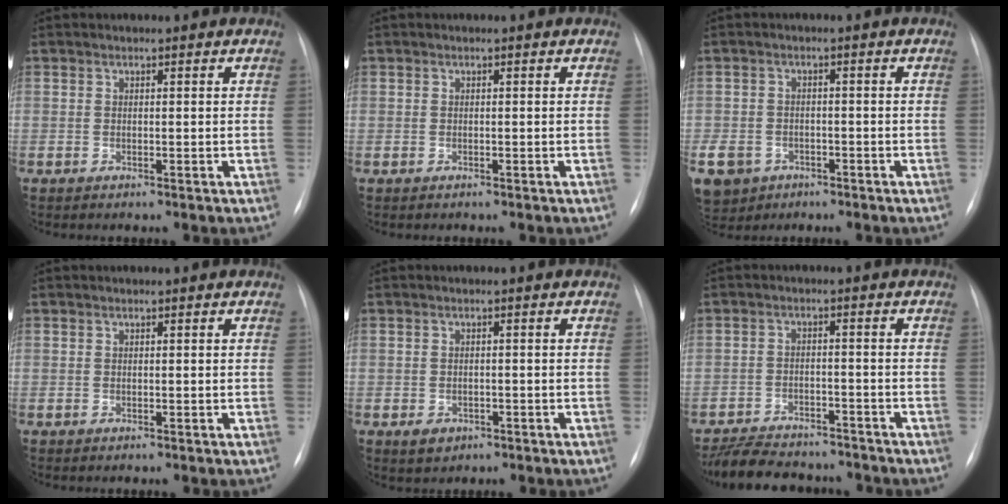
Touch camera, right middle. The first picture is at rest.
{"total": 0.6, "force": [-0.3, 0.5, -0.1], "torque": [0.001, 0.007, -0.008]}
{"total": 12.2, "force": [-6.2, 9.7, 4.2], "torque": [-0.130, 0.000, -0.092]}
{"total": 0.0}
{"total": 2.6, "force": [-1.3, 1.9, 1.1], "torque": [-0.016, 0.002, -0.010]}
{"total": 12.8, "force": [-11.3, 3.9, 4.3], "torque": [-0.079, 0.005, -0.164]}